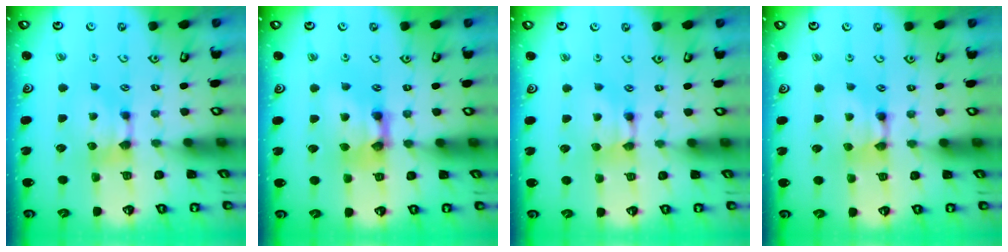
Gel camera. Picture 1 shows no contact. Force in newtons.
{"total": 5.5, "press": 5.5, "slide": 0.4}
{"total": 1.5, "press": 1.5, "slide": 0.2}
{"total": 1.9, "press": 1.9, "slide": 0.1}